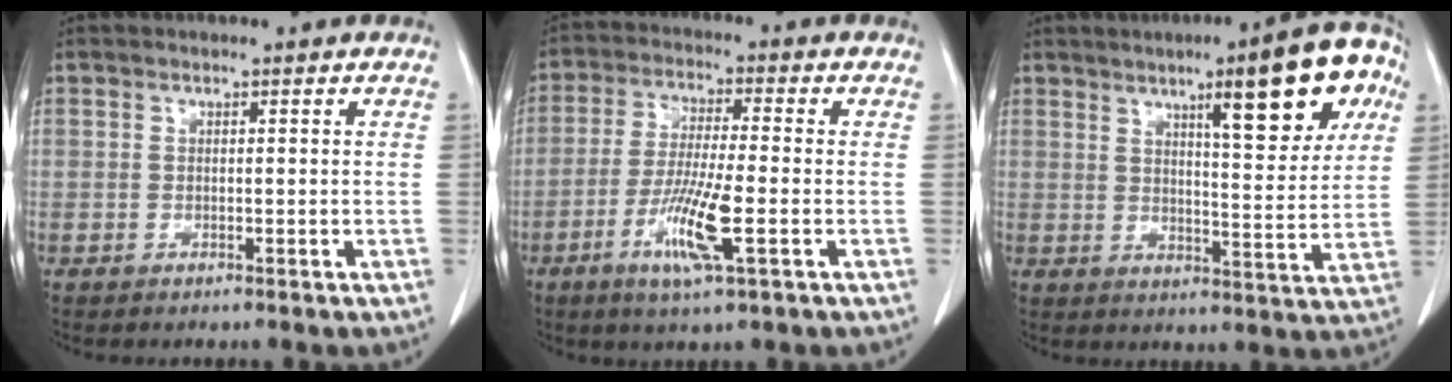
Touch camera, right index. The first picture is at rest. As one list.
[{"total": 9.5, "force": [-3.4, 0.5, 8.9], "torque": [-0.172, -0.014, -0.065]}, {"total": 15.7, "force": [7.7, 2.7, 13.4], "torque": [-0.163, 0.009, 0.098]}]